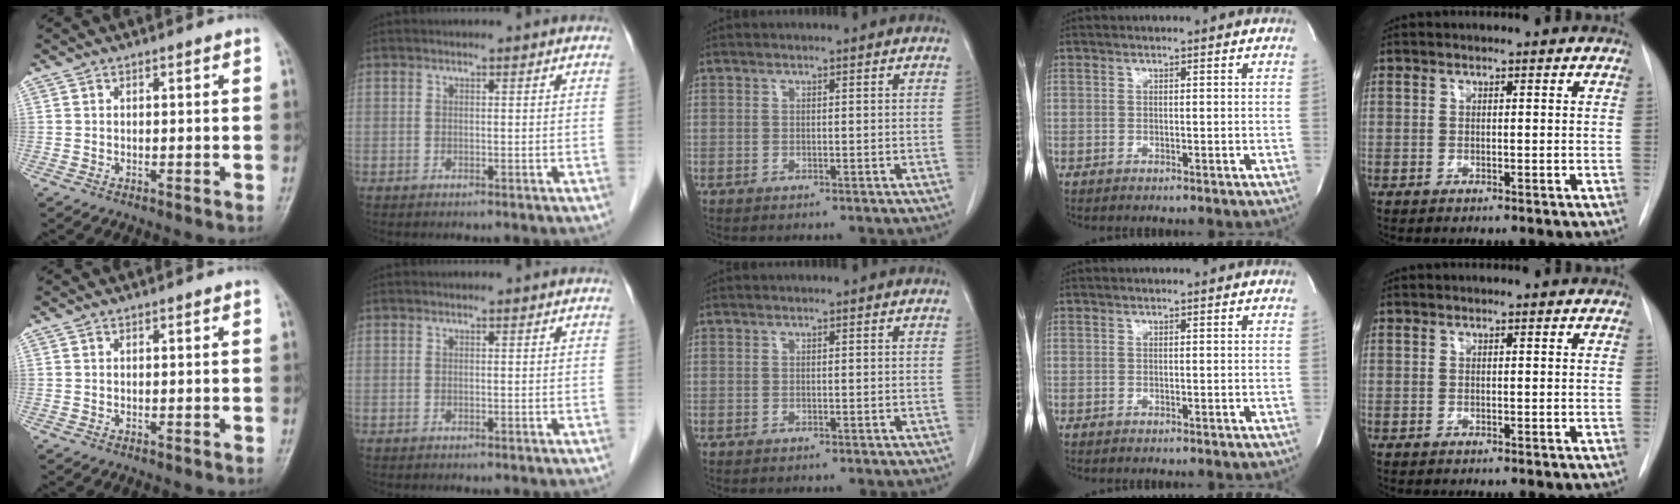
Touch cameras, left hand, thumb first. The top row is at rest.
{}